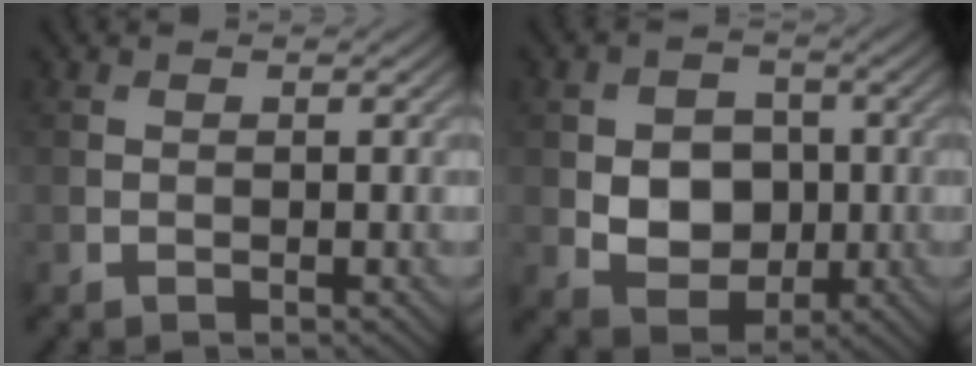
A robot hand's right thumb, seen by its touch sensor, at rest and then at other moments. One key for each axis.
{"total": 6.8, "fx": -0.4, "fy": 5.4, "fz": 4.1, "tx": -0.087, "ty": -0.004, "tz": -0.015}